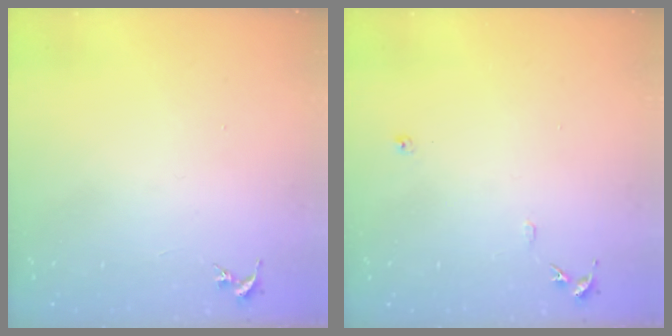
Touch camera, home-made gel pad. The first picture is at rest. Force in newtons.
{"total": 6.1, "press": 6.1, "slide": 0.7}